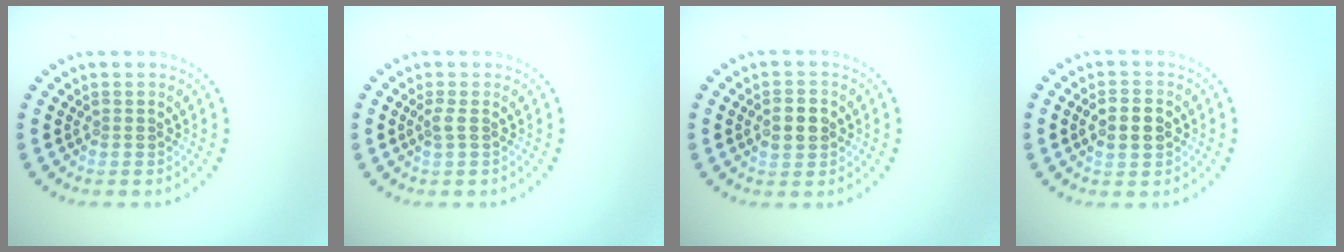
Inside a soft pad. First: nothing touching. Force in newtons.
{"total": 0.9, "press": 0.7, "slide": 0.6}
{"total": 2.8, "press": 2.8, "slide": 0.0}
{"total": 2.7, "press": 2.7, "slide": 0.1}